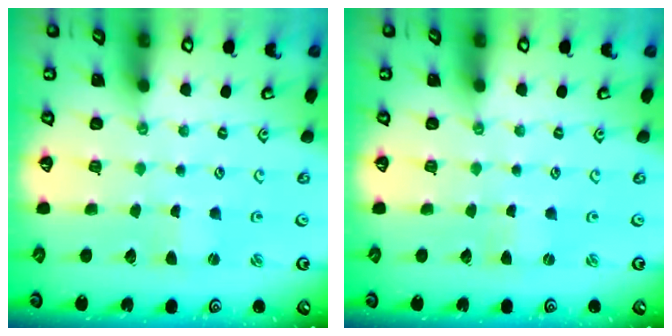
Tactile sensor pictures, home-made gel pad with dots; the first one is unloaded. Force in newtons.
{"total": 0.0}